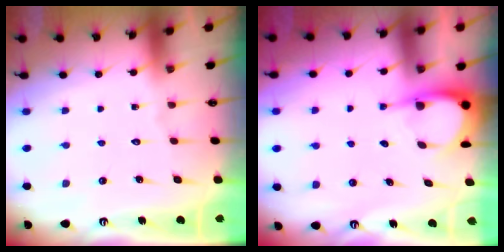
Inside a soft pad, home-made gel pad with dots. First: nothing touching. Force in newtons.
{"total": 4.9, "press": 4.9, "slide": 0.3}